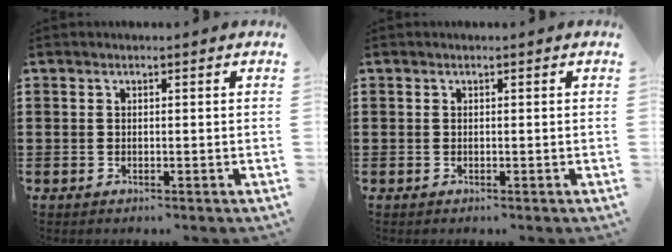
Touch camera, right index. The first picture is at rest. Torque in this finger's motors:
{"motor_torque": [0.00, 0.00, 0.00, 0.00]}